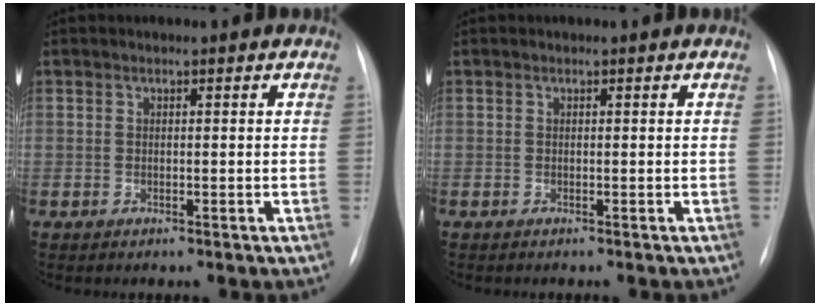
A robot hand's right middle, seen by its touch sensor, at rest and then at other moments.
{"total": 0.0}